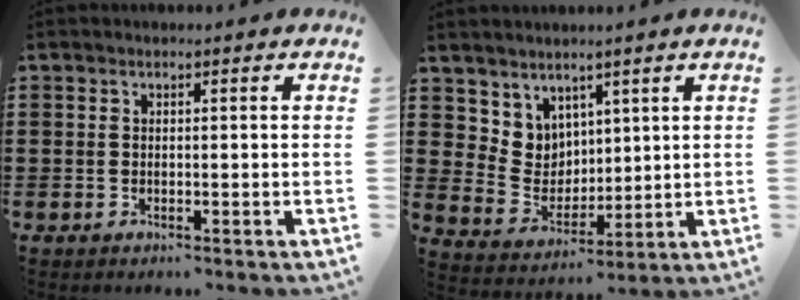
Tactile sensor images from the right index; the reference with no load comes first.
{"total": 5.8, "force": [3.6, 4.6, 0.1], "torque": [-0.033, -0.010, 0.071]}